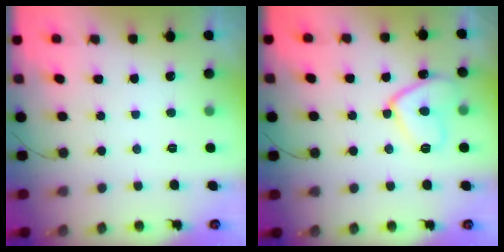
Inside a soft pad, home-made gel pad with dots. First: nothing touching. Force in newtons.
{"total": 11.5, "press": 11.4, "slide": 1.2}